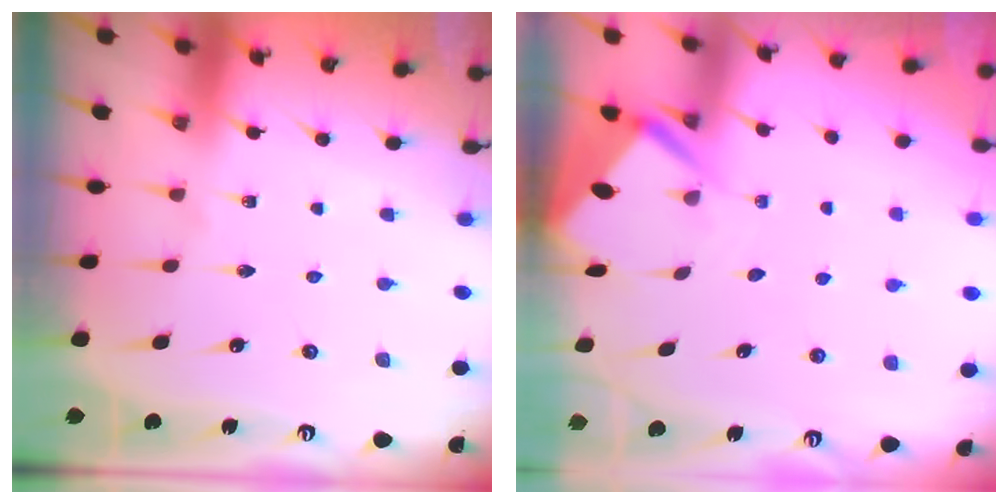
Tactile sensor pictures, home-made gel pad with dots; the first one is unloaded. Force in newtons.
{"total": 3.6, "press": 3.6, "slide": 0.3}